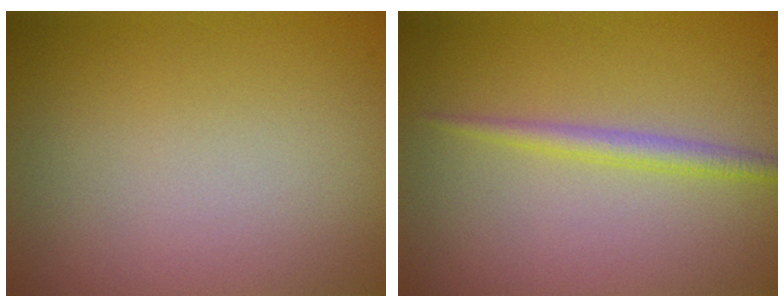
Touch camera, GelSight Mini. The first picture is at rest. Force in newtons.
{"total": 1.7, "press": 1.7, "slide": 0.1}